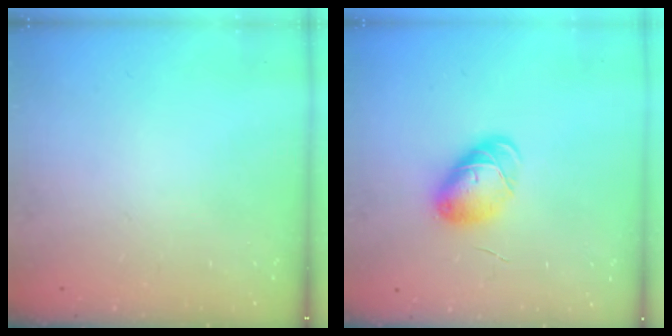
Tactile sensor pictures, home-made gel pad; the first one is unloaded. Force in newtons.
{"total": 7.5, "press": 7.5, "slide": 0.5}